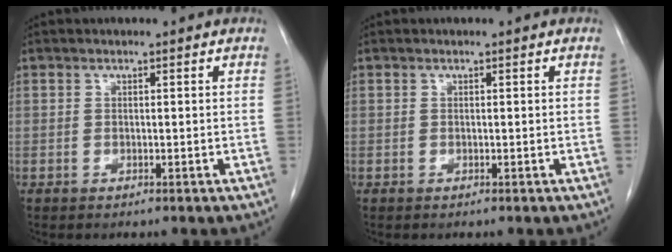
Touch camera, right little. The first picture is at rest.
{"total": 0.0}